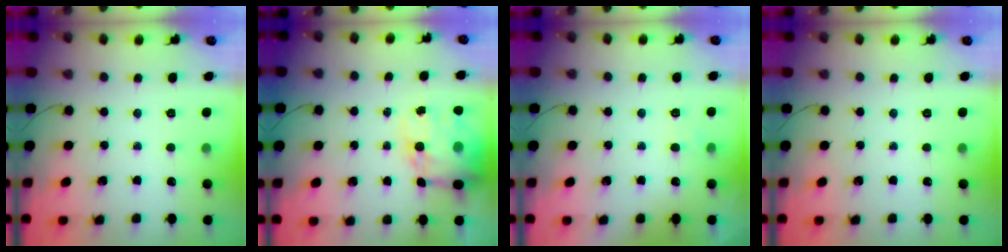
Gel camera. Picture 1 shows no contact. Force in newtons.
{"total": 14.8, "press": 14.3, "slide": 3.9}
{"total": 4.0, "press": 3.8, "slide": 1.1}
{"total": 0.0}